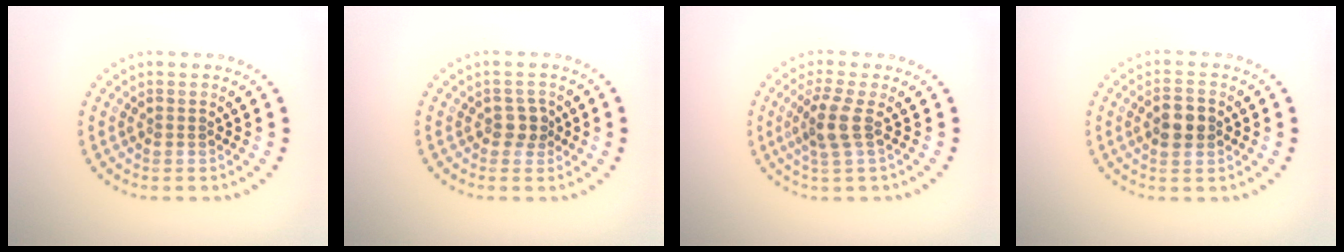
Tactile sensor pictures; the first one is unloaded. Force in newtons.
{"total": 1.6, "press": 1.5, "slide": 0.6}
{"total": 2.7, "press": 2.1, "slide": 1.7}
{"total": 2.8, "press": 2.8, "slide": 0.2}